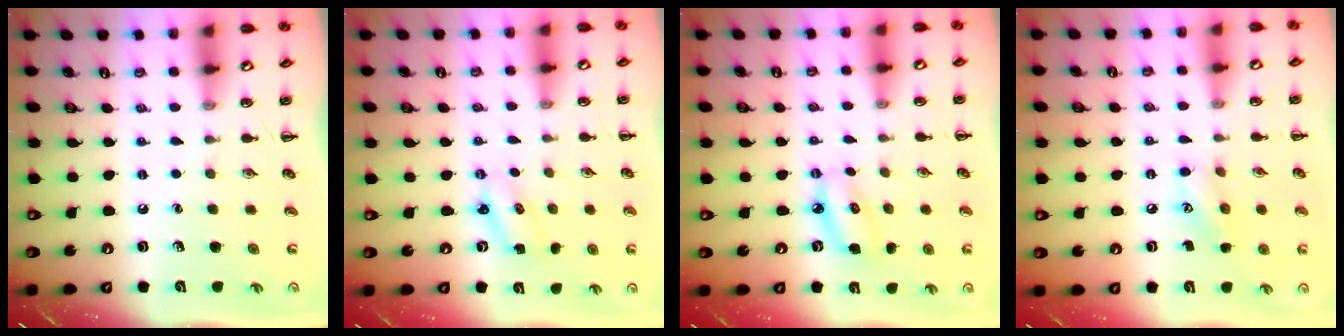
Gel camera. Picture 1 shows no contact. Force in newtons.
{"total": 2.1, "press": 2.1, "slide": 0.6}
{"total": 6.5, "press": 6.3, "slide": 1.5}
{"total": 8.7, "press": 8.7, "slide": 1.0}